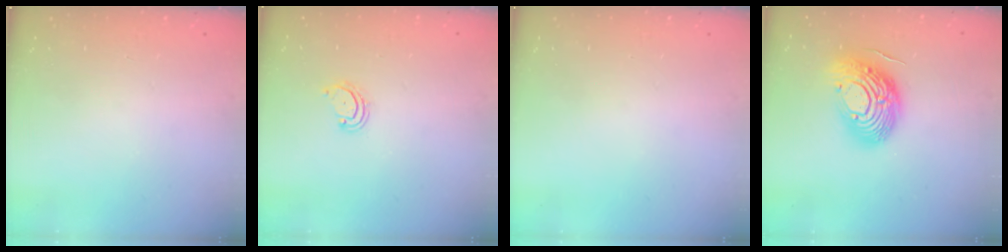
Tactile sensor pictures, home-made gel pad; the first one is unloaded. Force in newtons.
{"total": 2.8, "press": 2.8, "slide": 0.2}
{"total": 0.0}
{"total": 16.9, "press": 16.9, "slide": 1.2}